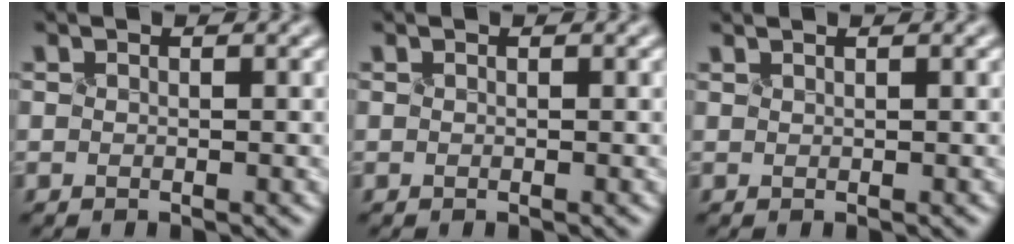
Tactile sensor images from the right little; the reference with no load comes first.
{"total": 0.0}
{"total": 0.0}